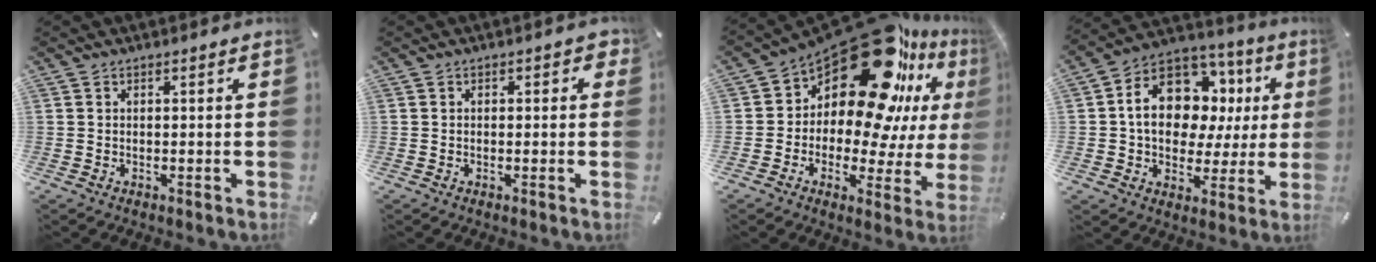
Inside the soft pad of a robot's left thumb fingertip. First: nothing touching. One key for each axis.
{"total": 1.6, "fx": -0.1, "fy": 1.1, "fz": 1.2, "tx": -0.013, "ty": 0.004, "tz": -0.005}
{"total": 24.6, "fx": 13.4, "fy": 12.0, "fz": 16.7, "tx": -0.244, "ty": -0.121, "tz": 0.226}
{"total": 15.9, "fx": 4.0, "fy": 11.9, "fz": 9.7, "tx": -0.168, "ty": -0.017, "tz": 0.078}